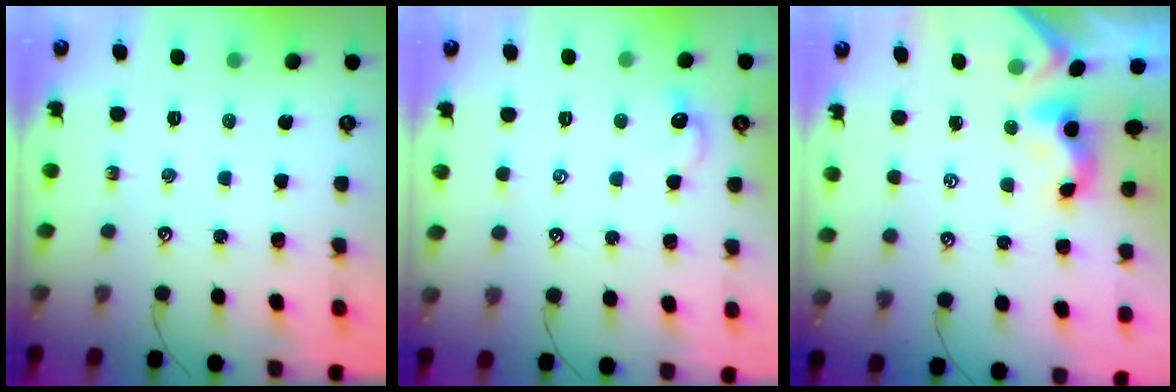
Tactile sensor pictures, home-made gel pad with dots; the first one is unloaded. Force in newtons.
{"total": 1.2, "press": 1.0, "slide": 0.7}
{"total": 1.0, "press": 0.9, "slide": 0.5}